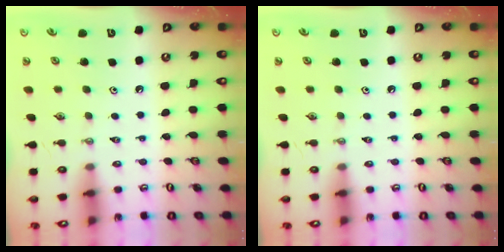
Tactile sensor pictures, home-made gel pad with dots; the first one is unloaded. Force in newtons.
{"total": 0.0}